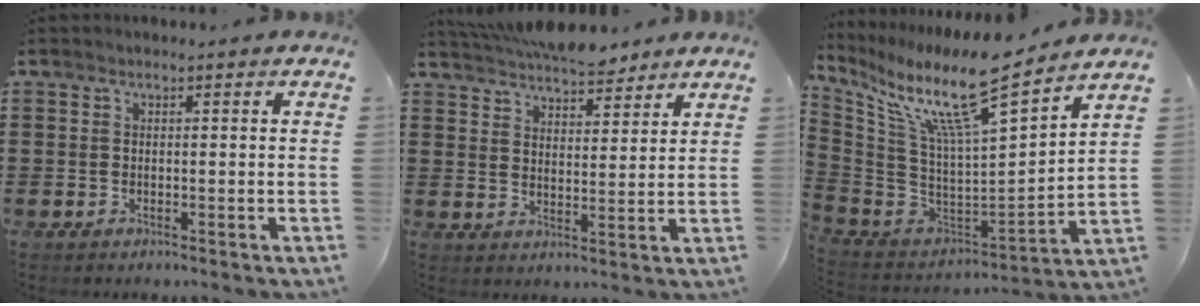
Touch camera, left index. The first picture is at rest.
{"total": 6.6, "force": [6.2, 1.5, 1.9], "torque": [-0.055, -0.013, 0.117]}
{"total": 12.8, "force": [9.4, 0.9, 8.6], "torque": [-0.203, -0.073, 0.153]}